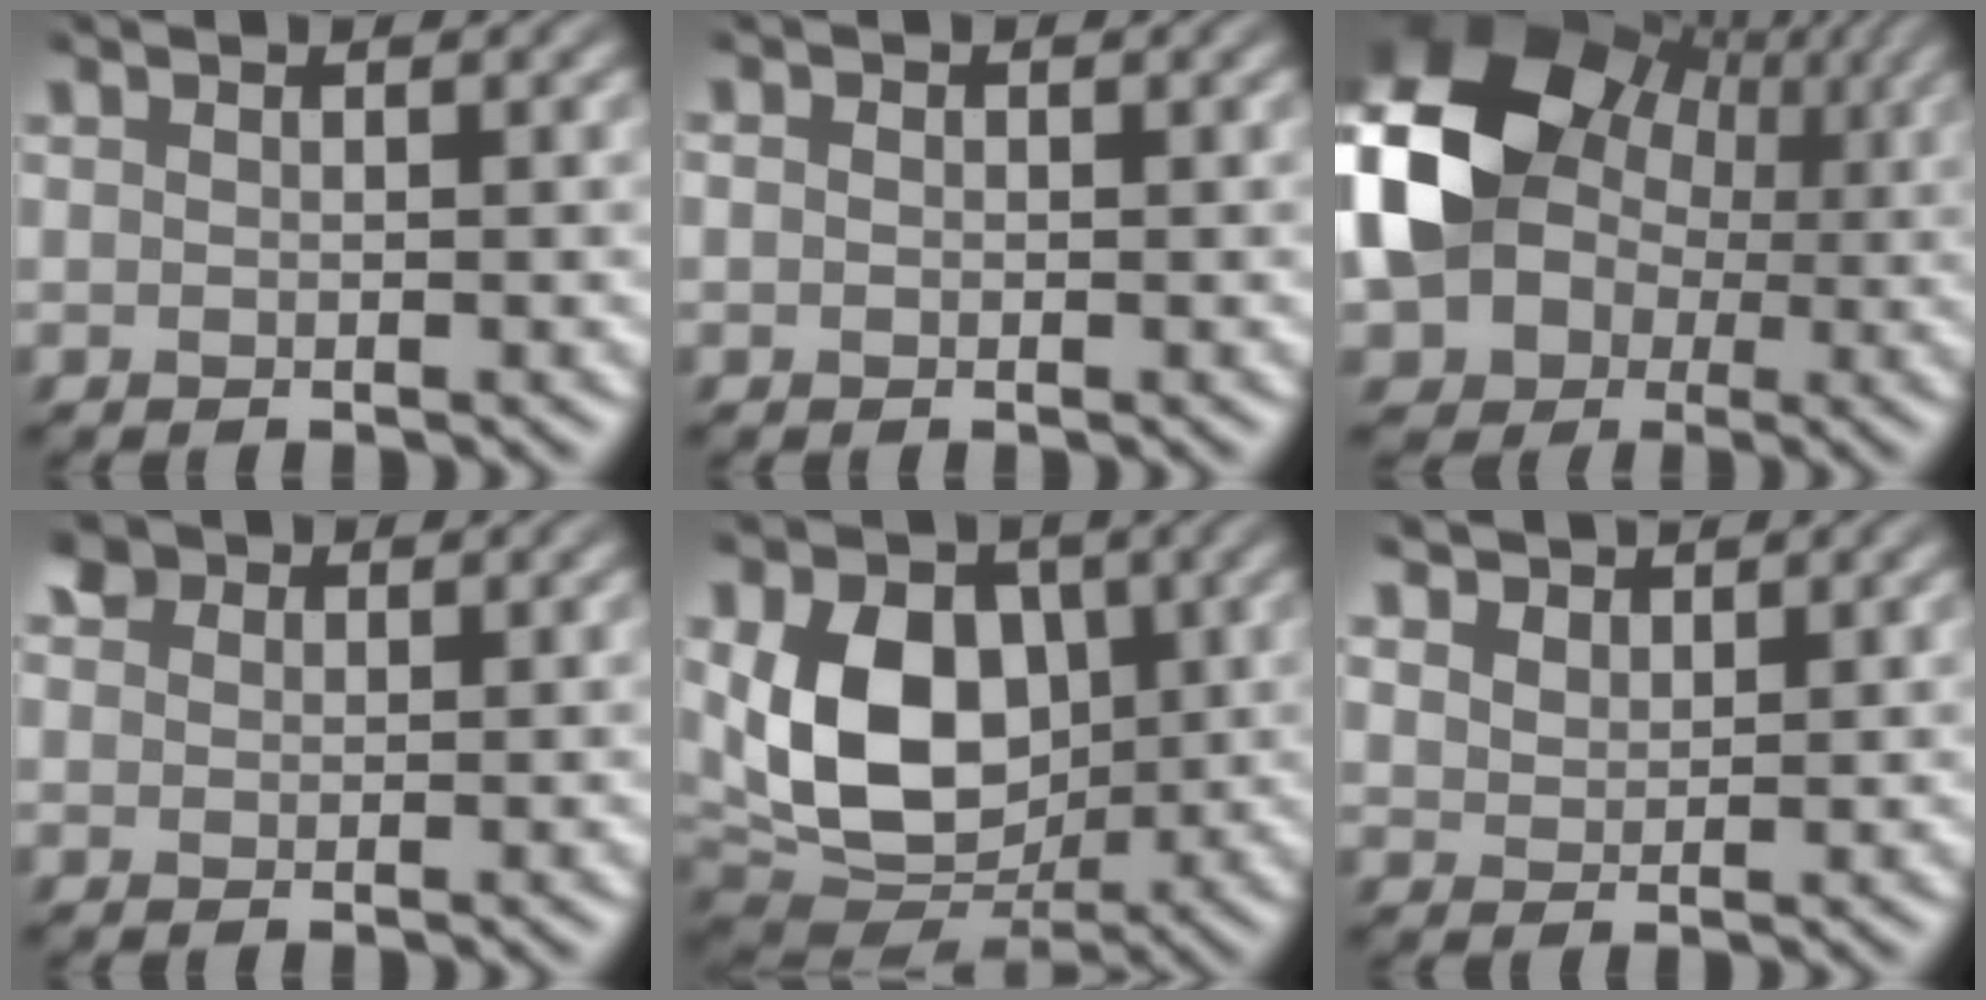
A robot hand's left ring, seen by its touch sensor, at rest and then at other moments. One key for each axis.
{"total": 0.6, "fx": -0.3, "fy": 0.5, "fz": 0.1, "tx": 0.000, "ty": -0.002, "tz": -0.011}
{"total": 14.0, "fx": 1.0, "fy": 11.3, "fz": 8.2, "tx": -0.176, "ty": -0.005, "tz": 0.001}
{"total": 1.7, "fx": 0.9, "fy": 1.3, "fz": 0.6, "tx": -0.017, "ty": 0.001, "tz": 0.016}
{"total": 10.1, "fx": 0.2, "fy": 7.3, "fz": 7.0, "tx": -0.130, "ty": -0.015, "tz": -0.005}
{"total": 2.4, "fx": 1.8, "fy": 1.4, "fz": 0.8, "tx": -0.031, "ty": -0.014, "tz": 0.039}